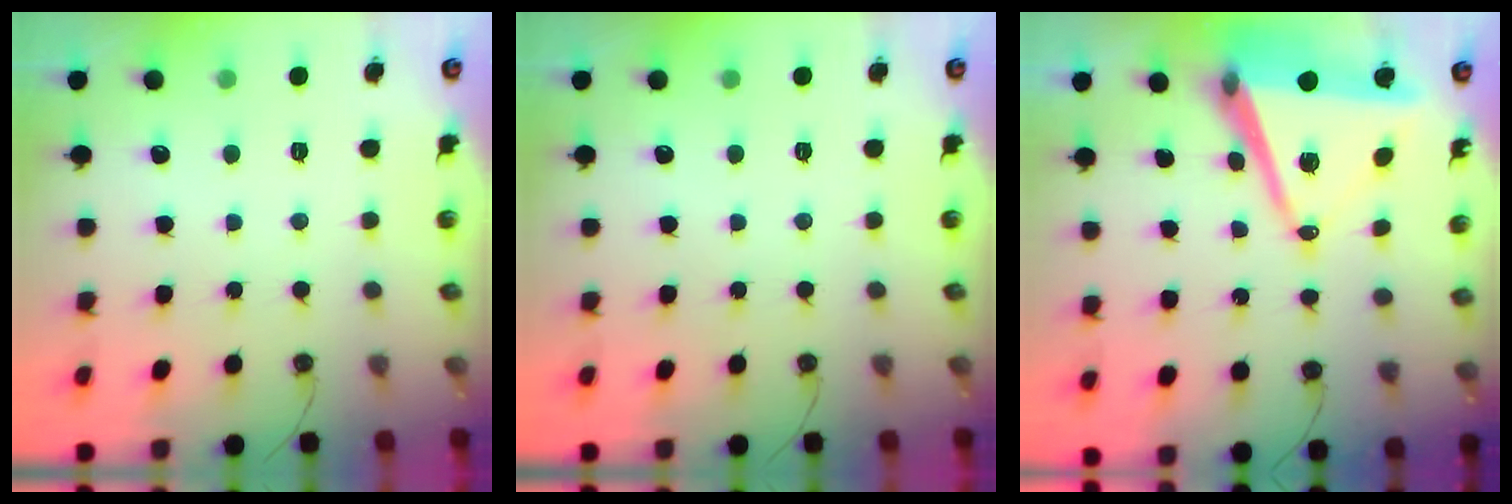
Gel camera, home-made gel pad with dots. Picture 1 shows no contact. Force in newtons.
{"total": 0.0}
{"total": 12.6, "press": 12.0, "slide": 4.0}